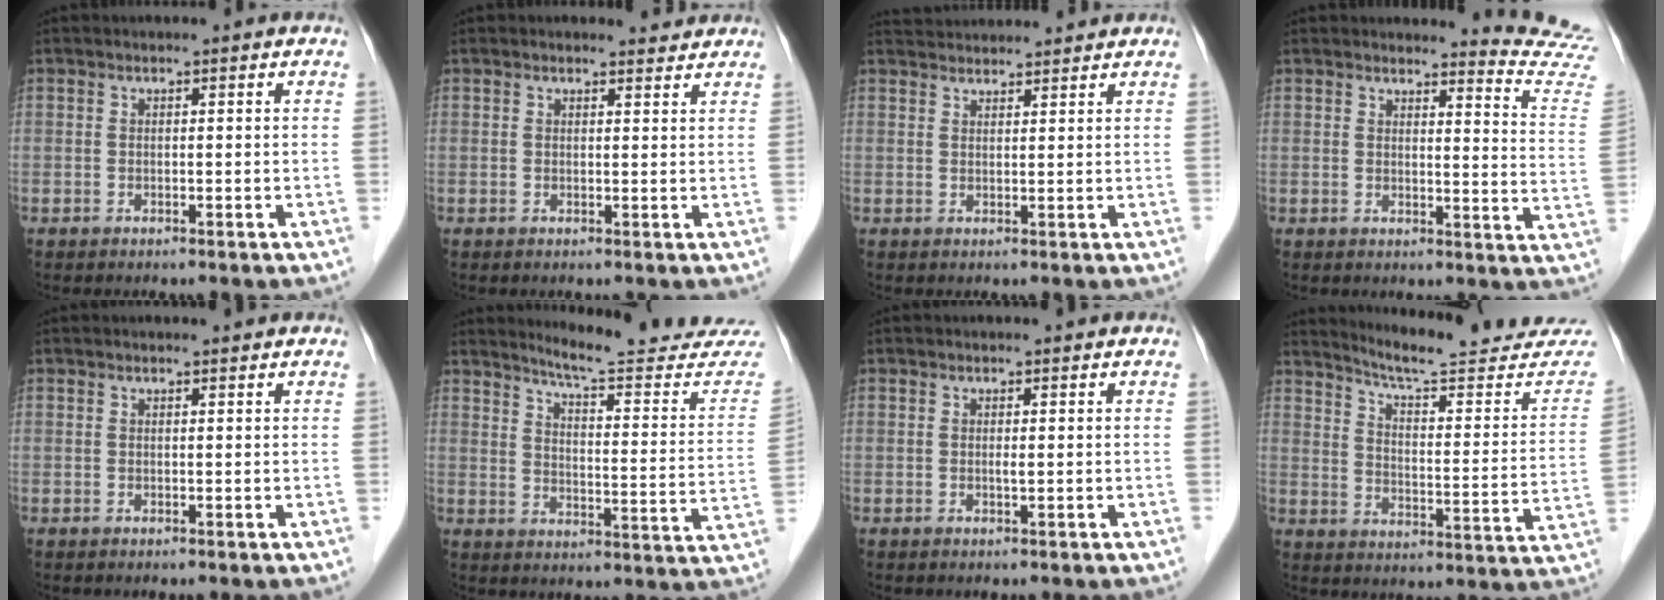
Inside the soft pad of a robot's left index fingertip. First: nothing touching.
{"total": 1.9, "force": [1.9, 0.4, -0.1], "torque": [-0.007, -0.004, 0.020]}
{"total": 6.7, "force": [6.6, 0.5, 1.1], "torque": [-0.022, 0.037, 0.097]}
{"total": 11.2, "force": [11.1, -1.5, -0.4], "torque": [0.004, -0.136, 0.100]}
{"total": 0.8, "force": [0.8, 0.1, 0.2], "torque": [-0.010, 0.004, 0.013]}
{"total": 19.5, "force": [18.8, 0.4, 5.4], "torque": [-0.069, -0.111, 0.225]}
{"total": 0.5, "force": [0.1, 0.1, 0.5], "torque": [-0.013, -0.002, 0.001]}
{"total": 20.8, "force": [19.8, 1.2, 6.1], "torque": [-0.083, -0.090, 0.251]}